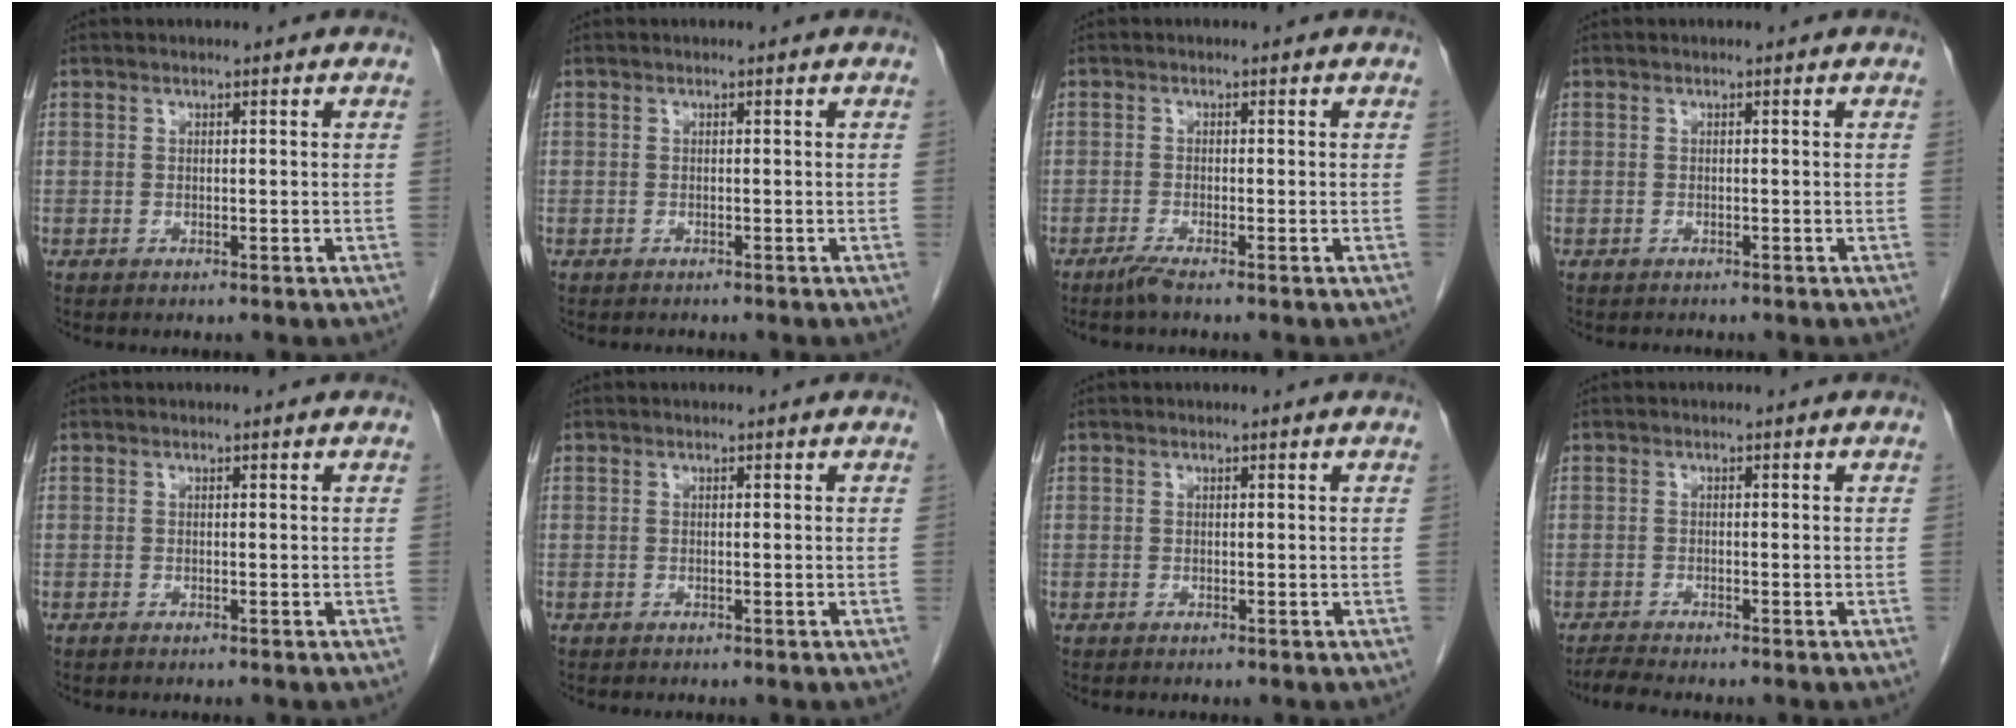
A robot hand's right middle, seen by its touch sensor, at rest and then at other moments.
{"total": 0.6, "force": [-0.6, 0.2, 0.0], "torque": [-0.009, -0.002, -0.010]}
{"total": 1.8, "force": [-1.4, -0.2, 1.1], "torque": [-0.030, -0.005, -0.032]}
{"total": 0.7, "force": [-0.7, 0.2, 0.0], "torque": [-0.008, -0.003, -0.010]}
{"total": 0.6, "force": [-0.5, 0.1, 0.3], "torque": [-0.008, -0.001, -0.008]}
{"total": 0.0}
{"total": 0.0}
{"total": 2.1, "force": [-1.9, -0.5, 0.6], "torque": [-0.021, -0.013, -0.038]}